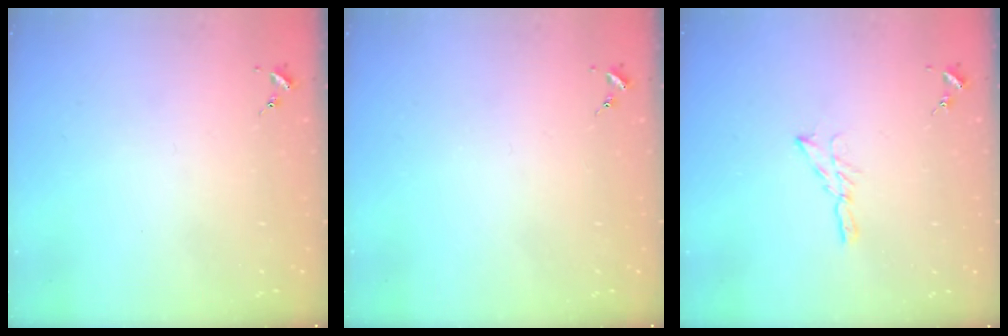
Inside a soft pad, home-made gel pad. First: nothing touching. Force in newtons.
{"total": 0.0}
{"total": 6.2, "press": 6.1, "slide": 0.8}